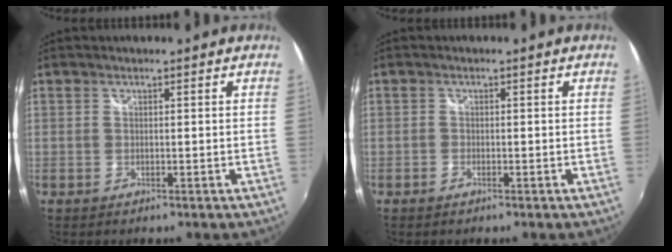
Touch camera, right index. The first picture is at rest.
{"total": 0.5, "force": [-0.4, -0.3, 0.1], "torque": [0.001, -0.001, -0.012]}